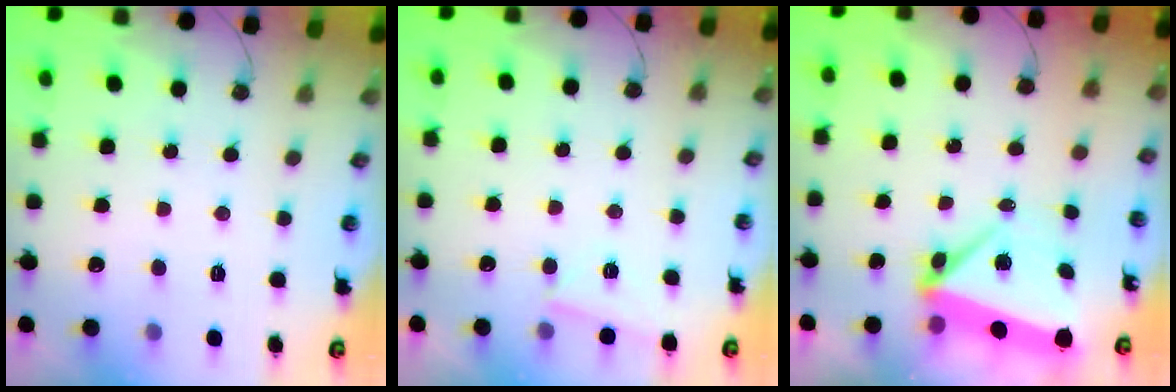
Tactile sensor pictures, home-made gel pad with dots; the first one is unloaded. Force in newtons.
{"total": 2.7, "press": 2.7, "slide": 0.3}
{"total": 6.1, "press": 6.1, "slide": 0.6}